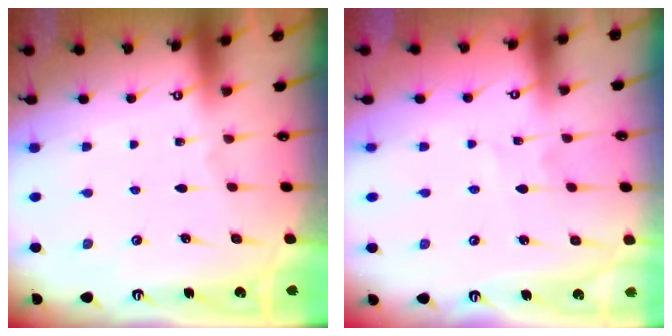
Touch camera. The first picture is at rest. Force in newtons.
{"total": 2.2, "press": 2.1, "slide": 0.3}